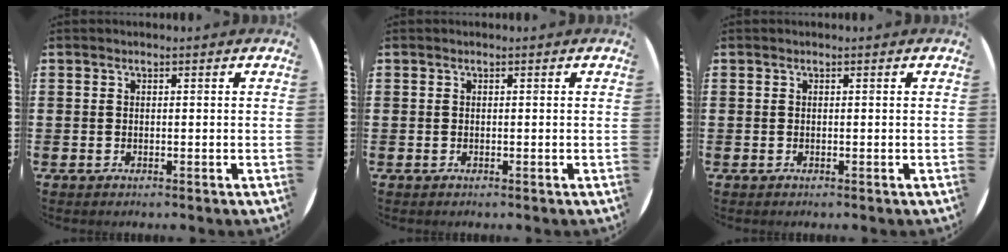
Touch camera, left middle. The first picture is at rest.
{"total": 0.0}
{"total": 0.0}